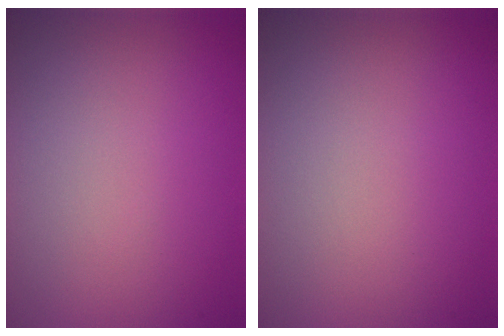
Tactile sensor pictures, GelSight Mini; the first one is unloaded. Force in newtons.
{"total": 0.0}